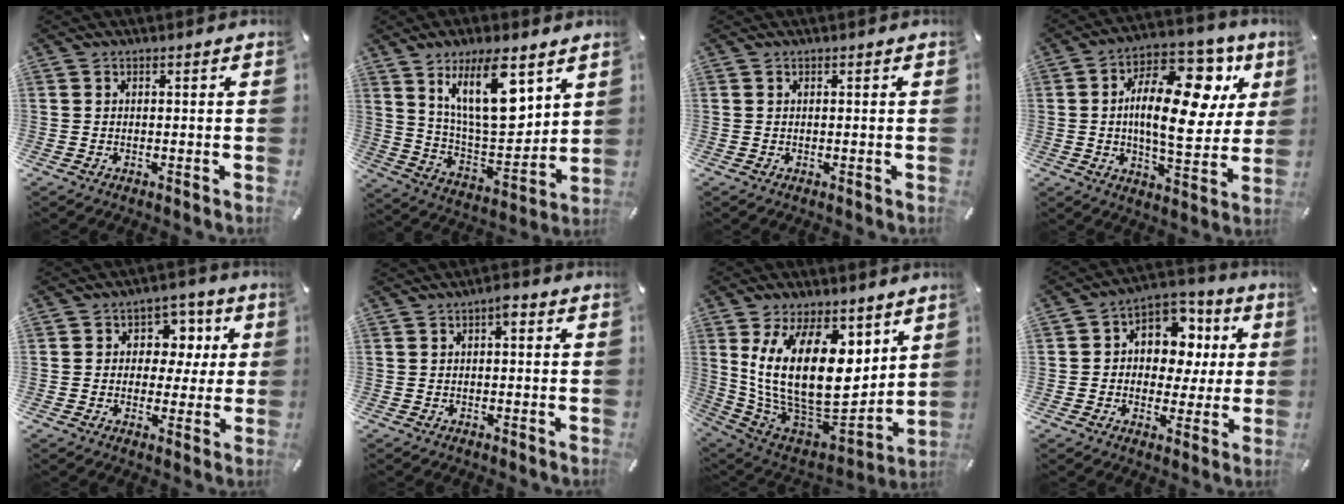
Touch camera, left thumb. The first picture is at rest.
{"total": 19.1, "force": [10.5, 7.7, 14.0], "torque": [-0.261, -0.051, 0.172]}
{"total": 0.0}
{"total": 22.1, "force": [5.2, 10.9, 18.5], "torque": [-0.301, -0.029, 0.082]}
{"total": 8.3, "force": [0.8, 7.4, 3.7], "torque": [-0.042, 0.003, 0.009]}
{"total": 2.2, "force": [0.3, 0.8, 2.0], "torque": [-0.034, 0.006, 0.000]}
{"total": 24.4, "force": [5.6, 14.2, 19.0], "torque": [-0.369, -0.060, 0.107]}
{"total": 10.3, "force": [2.0, 9.1, 4.5], "torque": [-0.066, -0.015, 0.040]}